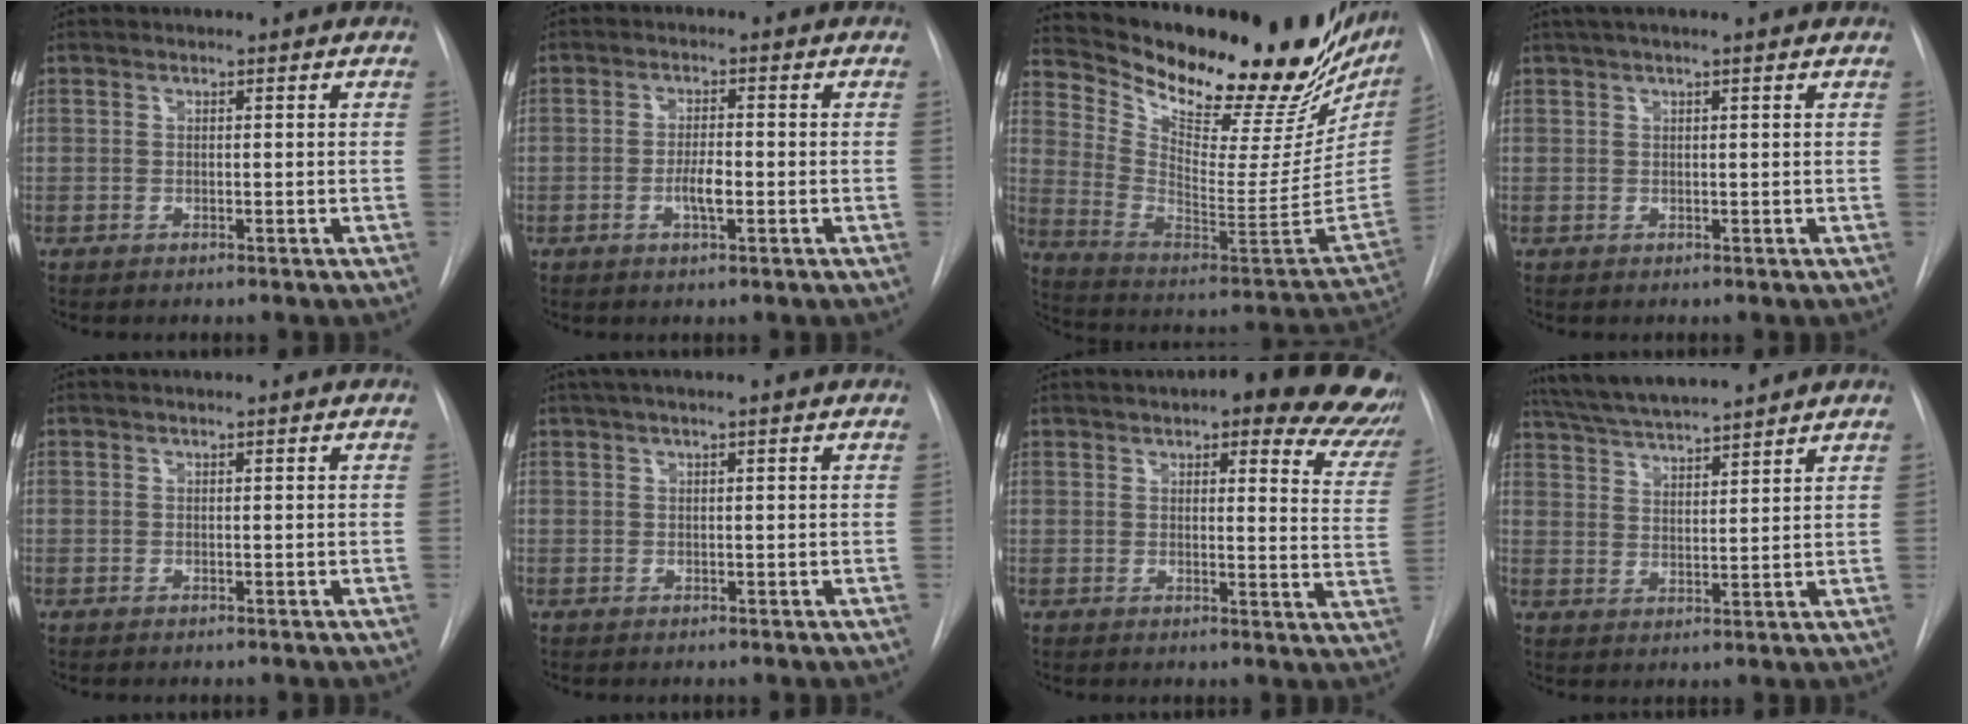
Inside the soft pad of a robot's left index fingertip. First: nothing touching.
{"total": 3.4, "force": [-1.0, 0.8, 3.1], "torque": [-0.057, 0.001, -0.016]}
{"total": 32.1, "force": [25.8, 8.7, 17.1], "torque": [-0.285, -0.053, 0.359]}
{"total": 4.2, "force": [2.9, 0.1, 3.0], "torque": [-0.052, 0.032, 0.049]}
{"total": 0.5, "force": [0.4, 0.0, 0.3], "torque": [-0.007, 0.009, 0.008]}
{"total": 4.5, "force": [3.3, 0.1, 3.1], "torque": [-0.054, 0.034, 0.054]}
{"total": 21.9, "force": [17.2, 5.2, 12.6], "torque": [-0.148, -0.029, 0.180]}
{"total": 12.5, "force": [11.2, 0.7, 5.4], "torque": [-0.097, 0.024, 0.186]}